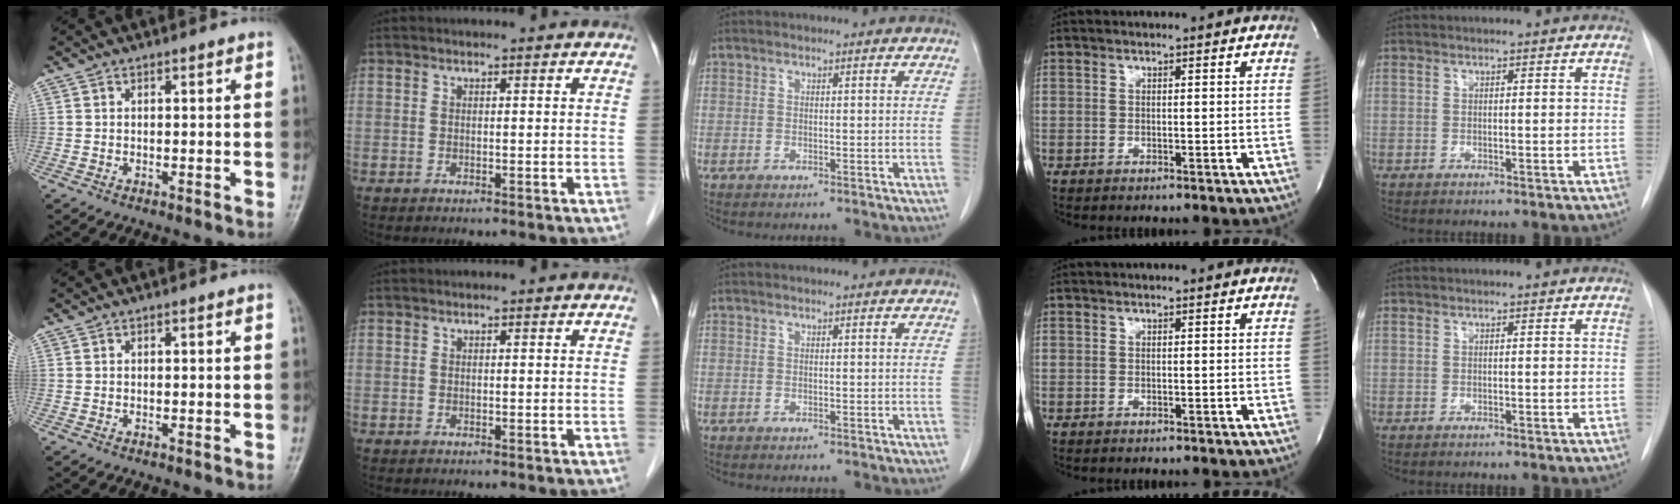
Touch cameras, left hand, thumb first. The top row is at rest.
{}